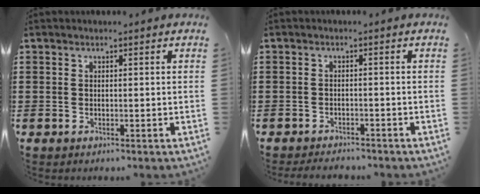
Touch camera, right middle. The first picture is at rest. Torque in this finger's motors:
{"motor_torque": [0.54, -0.04, -0.16, -0.09]}